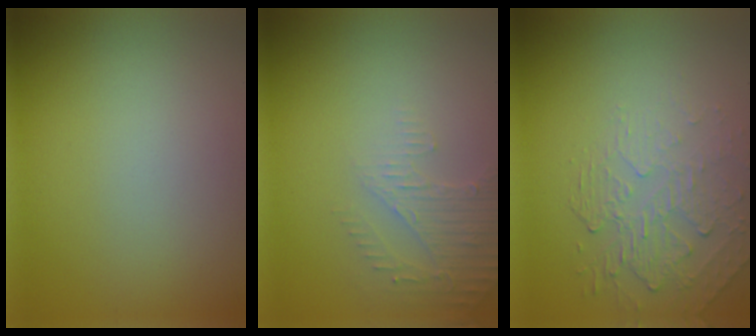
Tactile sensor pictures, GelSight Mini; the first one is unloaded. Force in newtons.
{"total": 2.6, "press": 2.5, "slide": 0.7}
{"total": 2.2, "press": 1.4, "slide": 1.7}